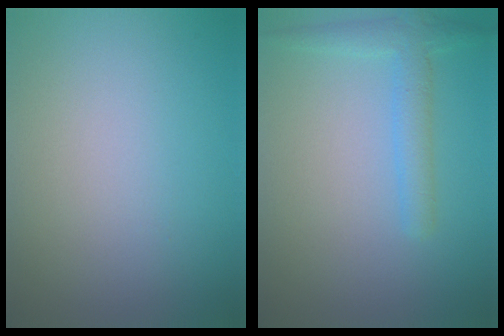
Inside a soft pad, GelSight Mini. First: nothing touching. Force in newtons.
{"total": 1.7, "press": 1.7, "slide": 0.1}